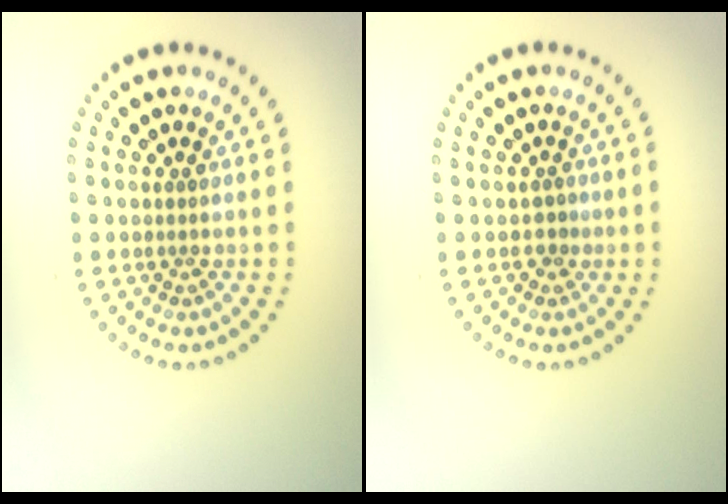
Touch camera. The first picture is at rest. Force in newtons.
{"total": 1.0, "press": 0.8, "slide": 0.6}